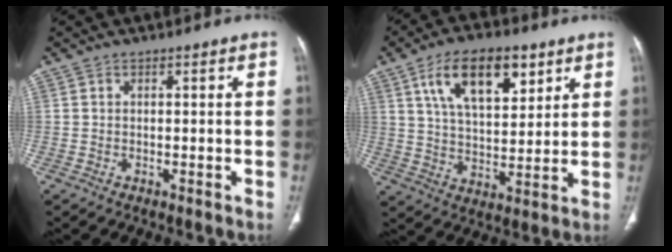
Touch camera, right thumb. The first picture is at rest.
{"total": 15.2, "force": [7.4, 7.5, 11.0], "torque": [-0.154, -0.024, 0.133]}